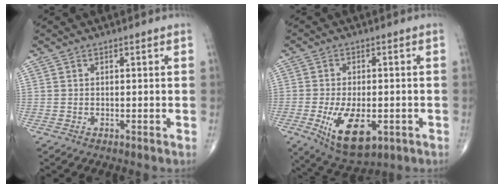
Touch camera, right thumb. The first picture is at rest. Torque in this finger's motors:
{"motor_torque": [-0.31, 0.34, 0.27, -0.58, 0.32]}